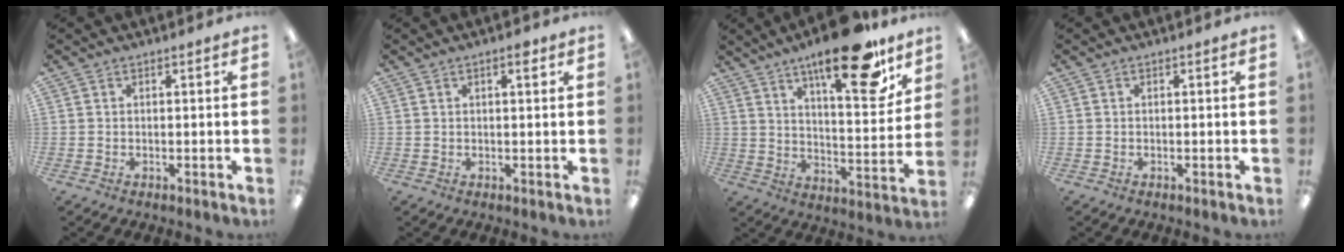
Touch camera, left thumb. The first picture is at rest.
{"total": 2.4, "force": [1.3, 0.7, 1.9], "torque": [-0.023, -0.003, 0.019]}
{"total": 20.6, "force": [14.1, 5.9, 13.9], "torque": [-0.199, -0.085, 0.221]}
{"total": 0.0}